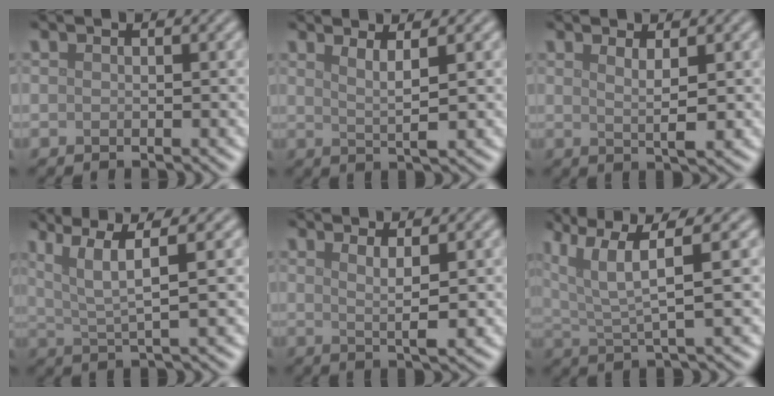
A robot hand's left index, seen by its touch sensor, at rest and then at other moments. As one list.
[{"total": 2.4, "force": [1.1, 0.5, 2.1], "torque": [-0.034, -0.004, 0.019]}, {"total": 2.2, "force": [0.8, 0.5, 2.0], "torque": [-0.032, -0.006, 0.014]}, {"total": 5.2, "force": [2.4, 0.9, 4.5], "torque": [-0.084, 0.007, 0.051]}, {"total": 2.6, "force": [0.8, 0.6, 2.4], "torque": [-0.039, -0.006, 0.014]}, {"total": 6.7, "force": [3.4, 1.5, 5.6], "torque": [-0.117, 0.012, 0.068]}]